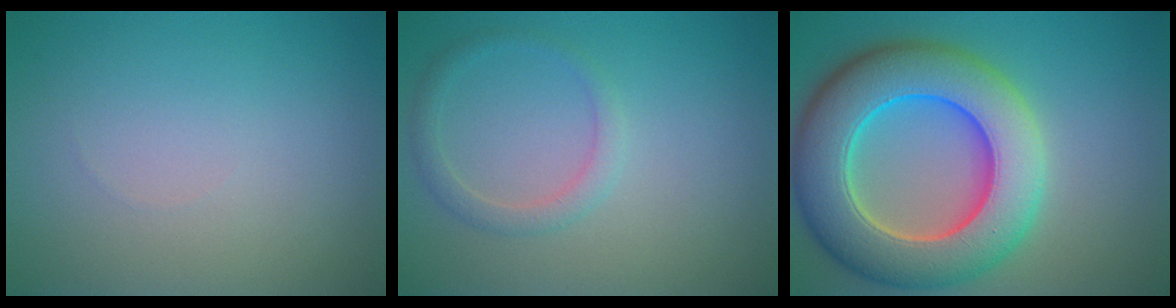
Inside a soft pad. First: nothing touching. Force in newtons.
{"total": 1.7, "press": 1.7, "slide": 0.1}
{"total": 11.6, "press": 11.6, "slide": 0.7}